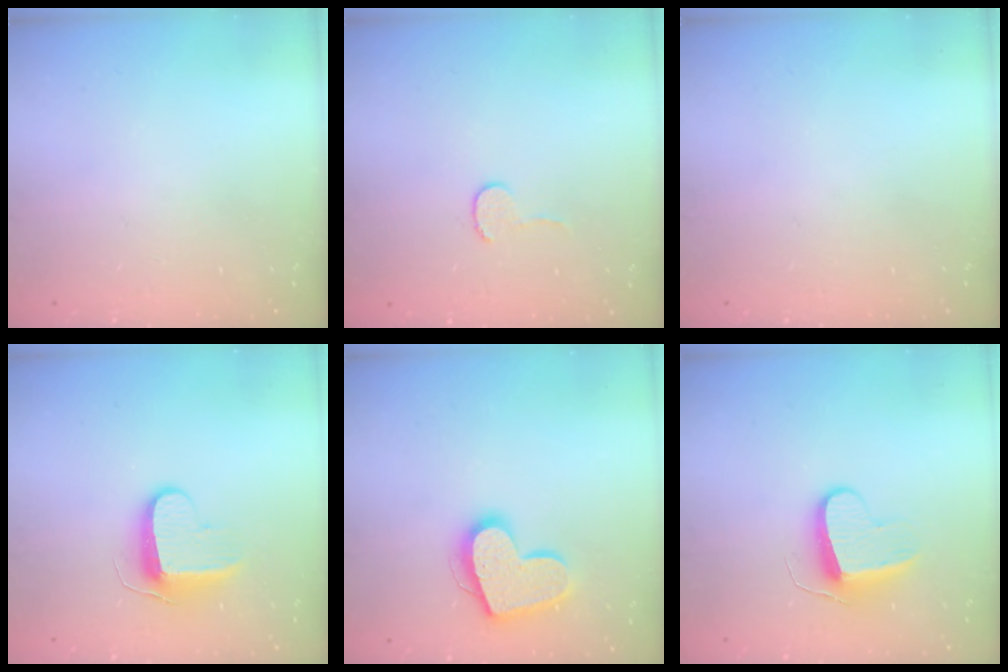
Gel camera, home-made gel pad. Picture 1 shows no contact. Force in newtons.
{"total": 4.1, "press": 4.1, "slide": 0.4}
{"total": 0.0}
{"total": 8.9, "press": 8.9, "slide": 0.8}
{"total": 16.5, "press": 16.4, "slide": 1.2}
{"total": 9.1, "press": 9.0, "slide": 0.6}